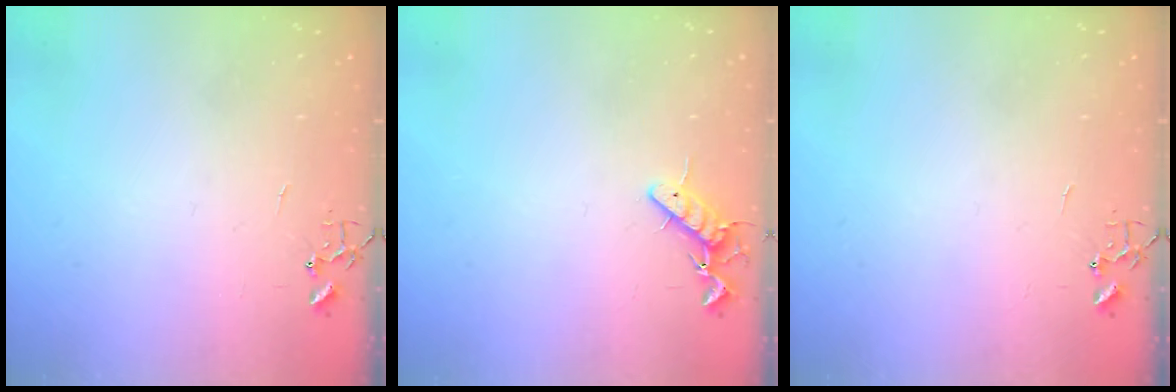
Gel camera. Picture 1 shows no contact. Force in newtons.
{"total": 8.6, "press": 8.5, "slide": 1.3}
{"total": 0.0}